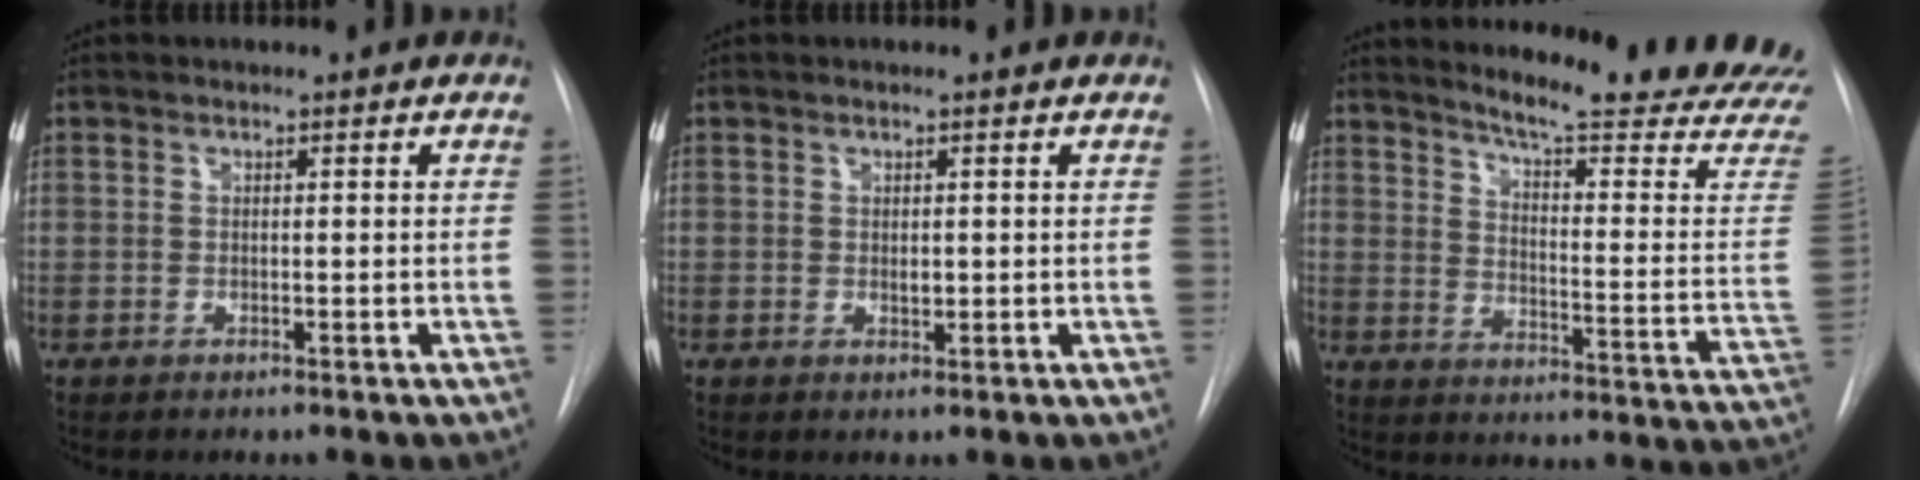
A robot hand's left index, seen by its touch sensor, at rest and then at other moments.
{"total": 1.0, "force": [-0.7, 0.4, 0.6], "torque": [-0.009, -0.007, -0.005]}
{"total": 23.4, "force": [21.4, -0.4, 9.4], "torque": [-0.137, -0.143, 0.257]}